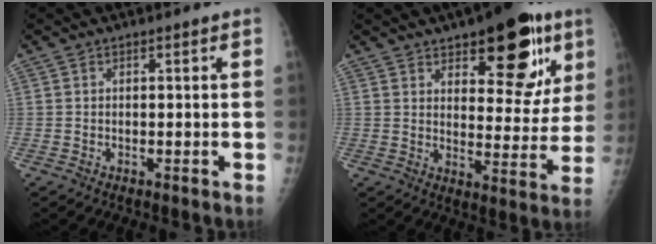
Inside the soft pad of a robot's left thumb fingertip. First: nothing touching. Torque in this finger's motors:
{"motor_torque": [0.20, 0.38, 0.19, -0.34, 0.07]}